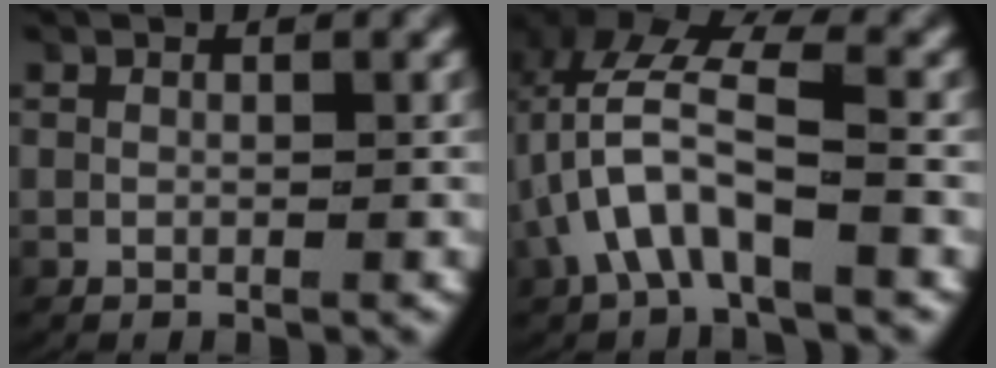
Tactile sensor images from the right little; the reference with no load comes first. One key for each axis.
{"total": 5.7, "fx": 0.5, "fy": 3.1, "fz": 4.8, "tx": -0.106, "ty": -0.002, "tz": 0.008}